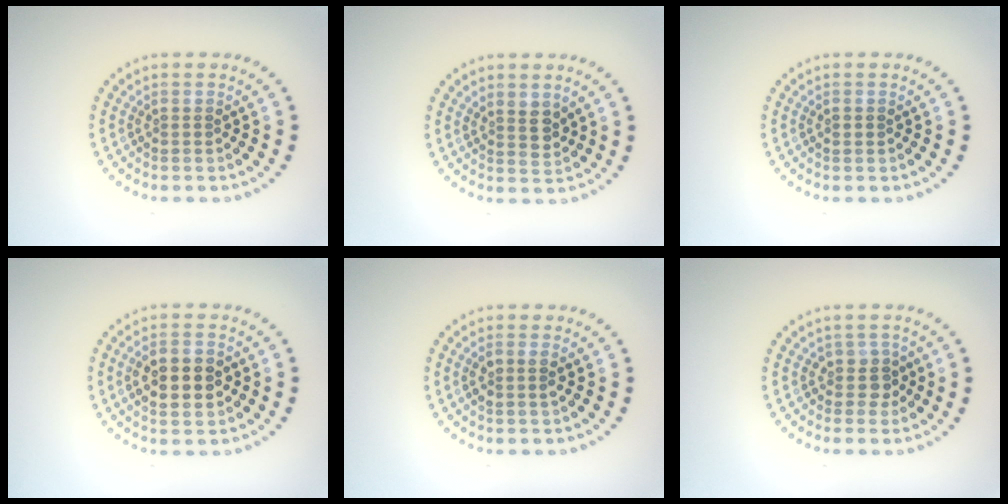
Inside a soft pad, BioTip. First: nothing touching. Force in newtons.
{"total": 2.0, "press": 1.7, "slide": 1.0}
{"total": 0.8, "press": 0.8, "slide": 0.1}
{"total": 4.8, "press": 4.8, "slide": 0.4}
{"total": 1.4, "press": 1.3, "slide": 0.5}
{"total": 1.8, "press": 1.6, "slide": 1.0}